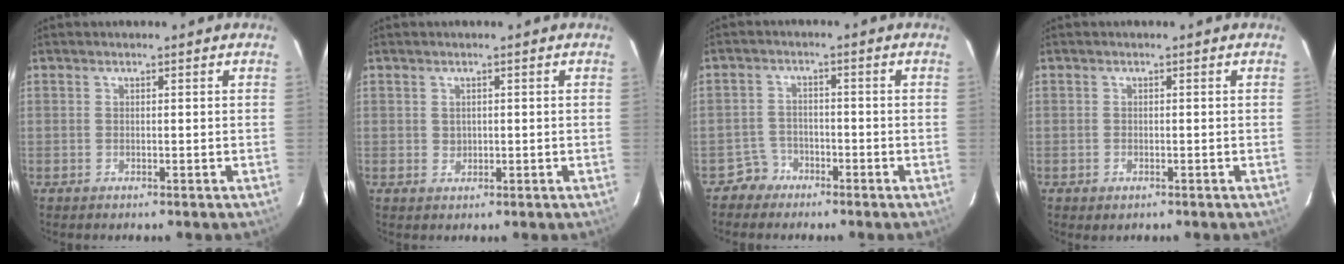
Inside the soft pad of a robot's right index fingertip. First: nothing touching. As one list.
[{"total": 1.1, "force": [0.2, 1.0, 0.4], "torque": [-0.006, 0.002, 0.009]}, {"total": 3.2, "force": [-2.3, 2.2, -0.7], "torque": [0.014, 0.012, -0.043]}, {"total": 0.9, "force": [-0.5, 0.5, 0.5], "torque": [-0.011, 0.000, -0.001]}]